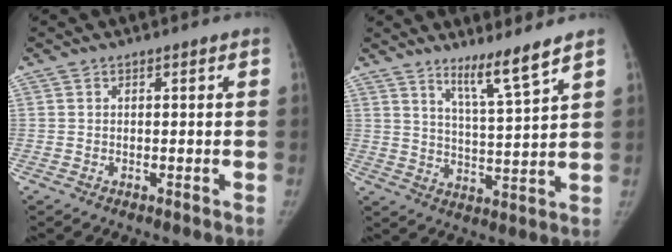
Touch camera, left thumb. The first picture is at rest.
{"total": 7.7, "force": [5.8, -0.5, 5.0], "torque": [-0.083, -0.057, 0.107]}